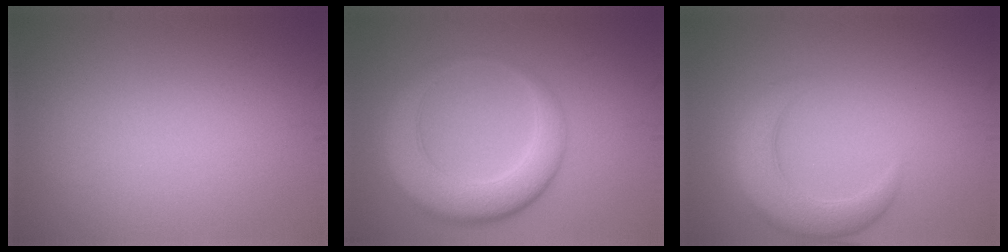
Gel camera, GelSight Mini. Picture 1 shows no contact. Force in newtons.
{"total": 6.3, "press": 6.2, "slide": 0.2}
{"total": 4.7, "press": 4.7, "slide": 0.3}